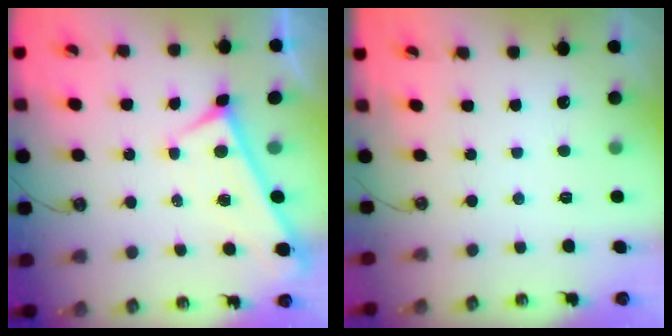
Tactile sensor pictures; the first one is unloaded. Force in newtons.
{"total": 0.0}